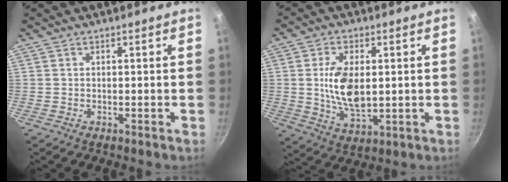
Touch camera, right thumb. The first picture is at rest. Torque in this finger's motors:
{"motor_torque": [2.46, 1.74, 1.81, -0.91, 0.15]}